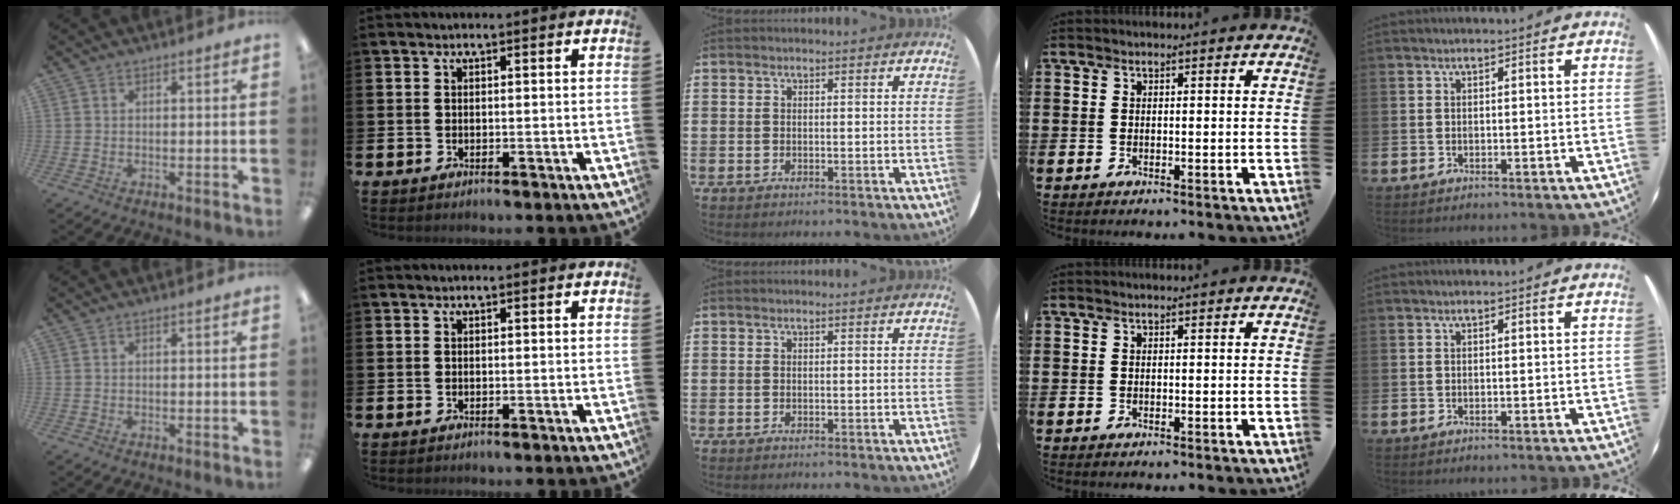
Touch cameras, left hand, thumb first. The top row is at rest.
{}